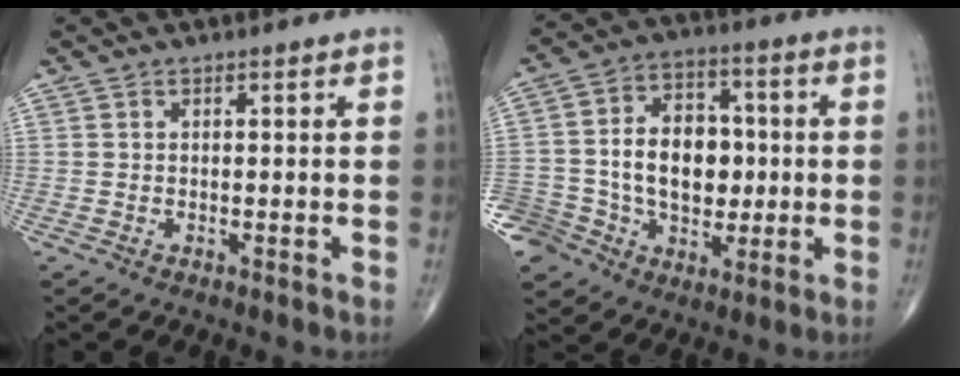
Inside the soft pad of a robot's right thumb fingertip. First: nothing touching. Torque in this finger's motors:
{"motor_torque": [2.45, 2.56, 1.74, -0.85, 0.22]}